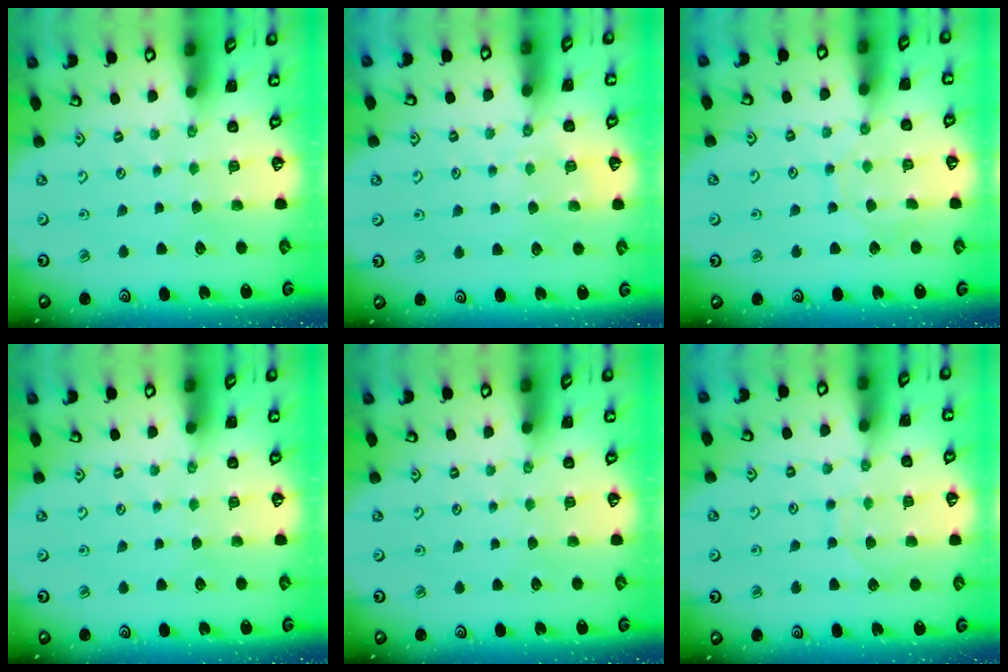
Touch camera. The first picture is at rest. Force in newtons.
{"total": 5.5, "press": 5.5, "slide": 0.7}
{"total": 7.7, "press": 7.7, "slide": 0.7}
{"total": 0.0}
{"total": 0.0}
{"total": 7.9, "press": 7.9, "slide": 0.6}